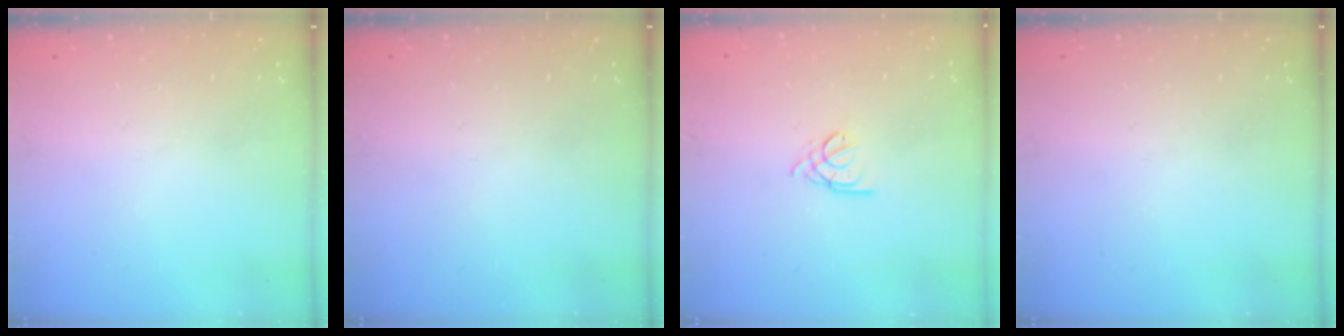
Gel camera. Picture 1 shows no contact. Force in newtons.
{"total": 0.0}
{"total": 2.8, "press": 2.7, "slide": 0.5}
{"total": 0.0}